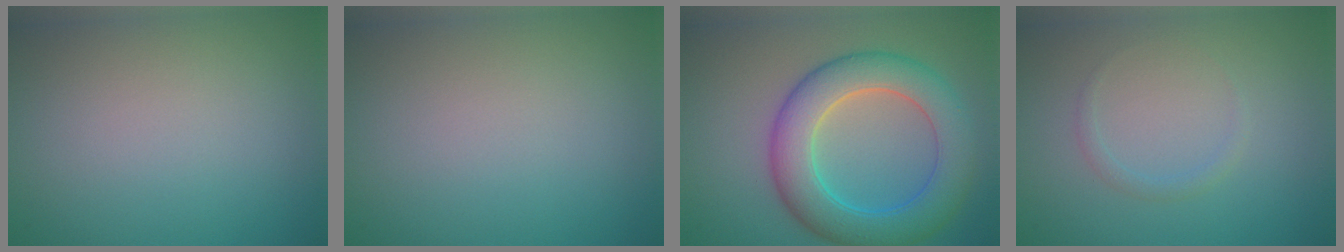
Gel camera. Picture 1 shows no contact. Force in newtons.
{"total": 0.0}
{"total": 7.6, "press": 7.6, "slide": 0.2}
{"total": 0.8, "press": 0.8, "slide": 0.0}